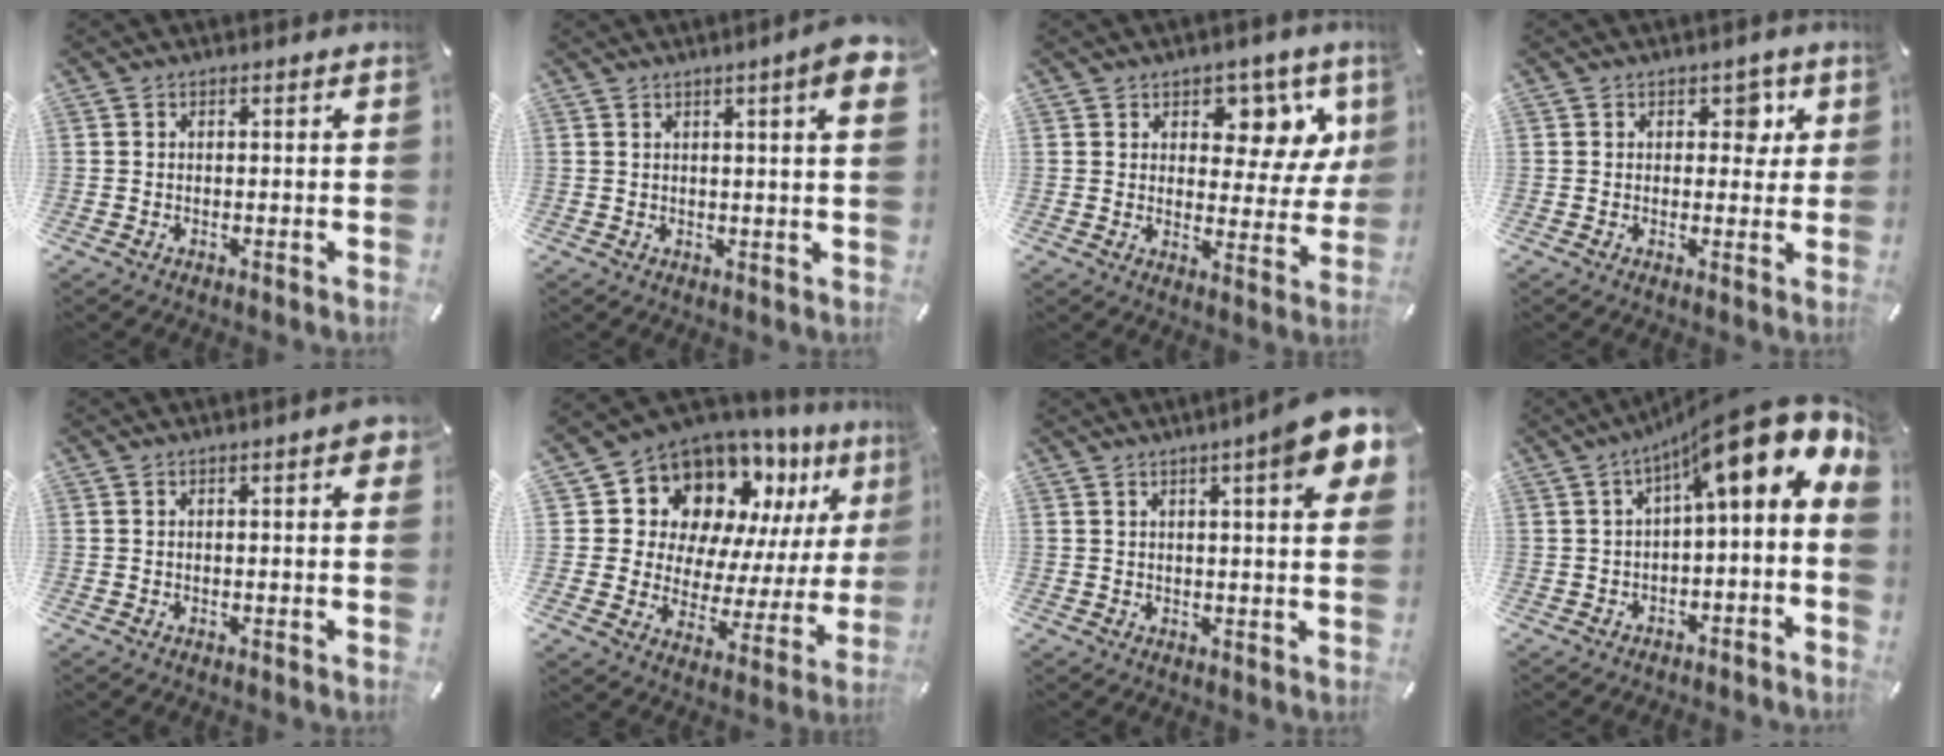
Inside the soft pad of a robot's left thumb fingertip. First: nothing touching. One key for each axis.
{"total": 7.2, "fx": 3.1, "fy": 0.6, "fz": 6.5, "tx": -0.100, "ty": -0.011, "tz": 0.048}
{"total": 10.0, "fx": 5.8, "fy": 6.3, "fz": 5.2, "tx": -0.057, "ty": -0.042, "tz": 0.099}
{"total": 4.6, "fx": 1.7, "fy": 3.2, "fz": 2.8, "tx": -0.007, "ty": -0.011, "tz": 0.016}
{"total": 3.3, "fx": 1.2, "fy": 0.8, "fz": 3.0, "tx": -0.042, "ty": -0.001, "tz": 0.016}
{"total": 13.4, "fx": 10.0, "fy": 8.3, "fz": 3.3, "tx": -0.061, "ty": -0.109, "tz": 0.179}
{"total": 9.6, "fx": 4.7, "fy": 1.5, "fz": 8.3, "tx": -0.121, "ty": -0.021, "tz": 0.073}
{"total": 15.9, "fx": 7.8, "fy": 3.6, "fz": 13.4, "tx": -0.198, "ty": -0.068, "tz": 0.122}